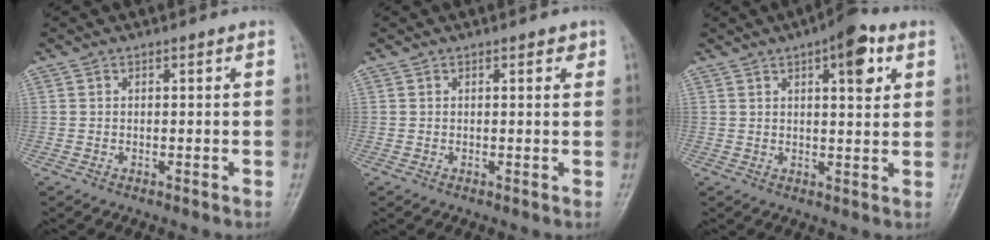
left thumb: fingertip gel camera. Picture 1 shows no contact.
{"total": 1.7, "force": [0.9, 0.7, 1.3], "torque": [-0.012, -0.002, 0.009]}
{"total": 8.8, "force": [3.9, 3.2, 7.2], "torque": [-0.079, -0.008, 0.049]}